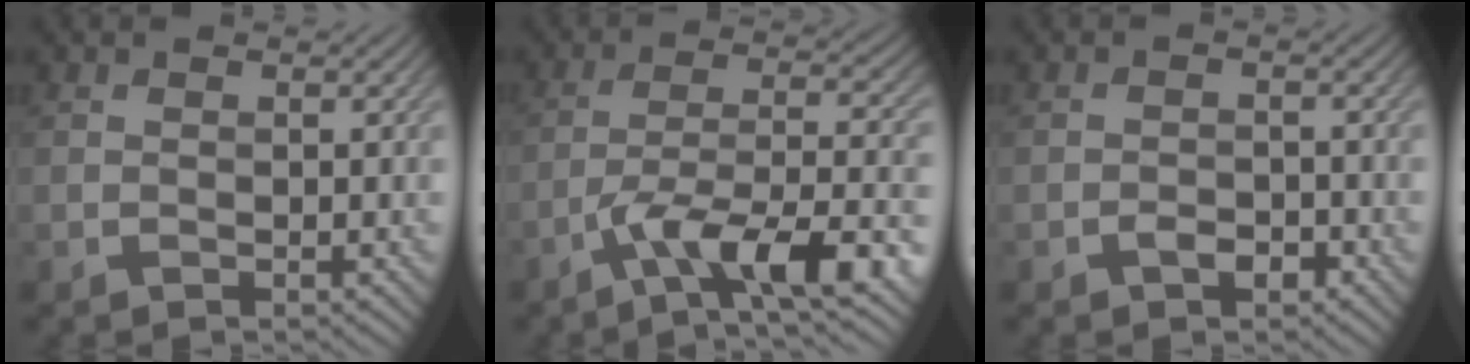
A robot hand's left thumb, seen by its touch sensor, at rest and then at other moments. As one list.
[{"total": 11.3, "force": [-6.8, 2.8, 8.6], "torque": [-0.146, 0.003, -0.119]}, {"total": 1.9, "force": [-1.2, 1.1, 1.1], "torque": [-0.017, 0.003, -0.023]}]